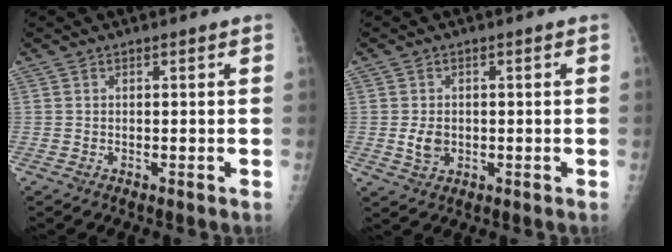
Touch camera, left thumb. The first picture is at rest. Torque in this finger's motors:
{"motor_torque": [0.24, 0.71, 0.38, -0.19, 0.00]}